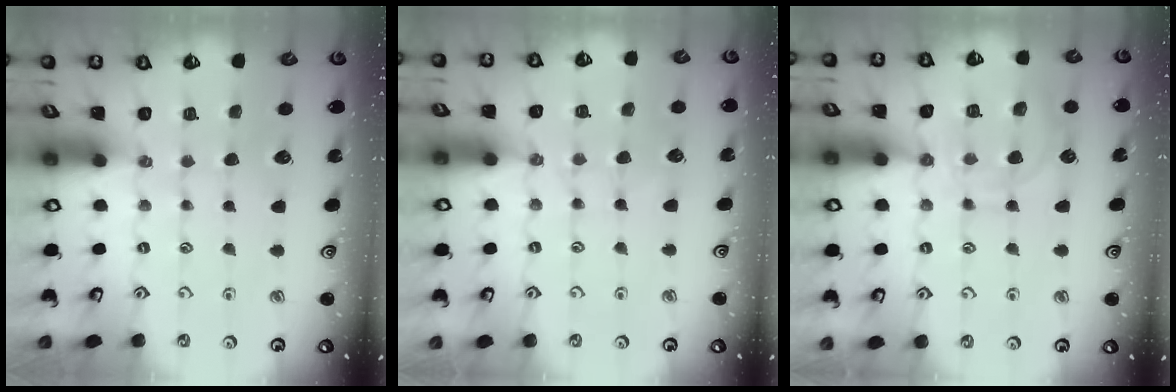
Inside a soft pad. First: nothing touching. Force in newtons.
{"total": 3.9, "press": 3.9, "slide": 0.6}
{"total": 12.6, "press": 12.5, "slide": 1.1}